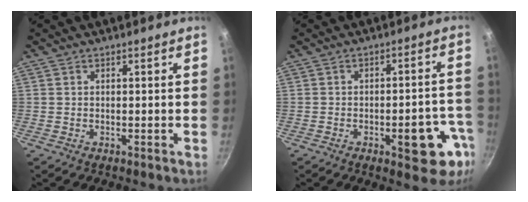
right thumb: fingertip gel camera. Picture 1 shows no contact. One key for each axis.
{"total": 11.5, "fx": -4.7, "fy": 4.9, "fz": 9.3, "tx": -0.066, "ty": 0.031, "tz": -0.056}